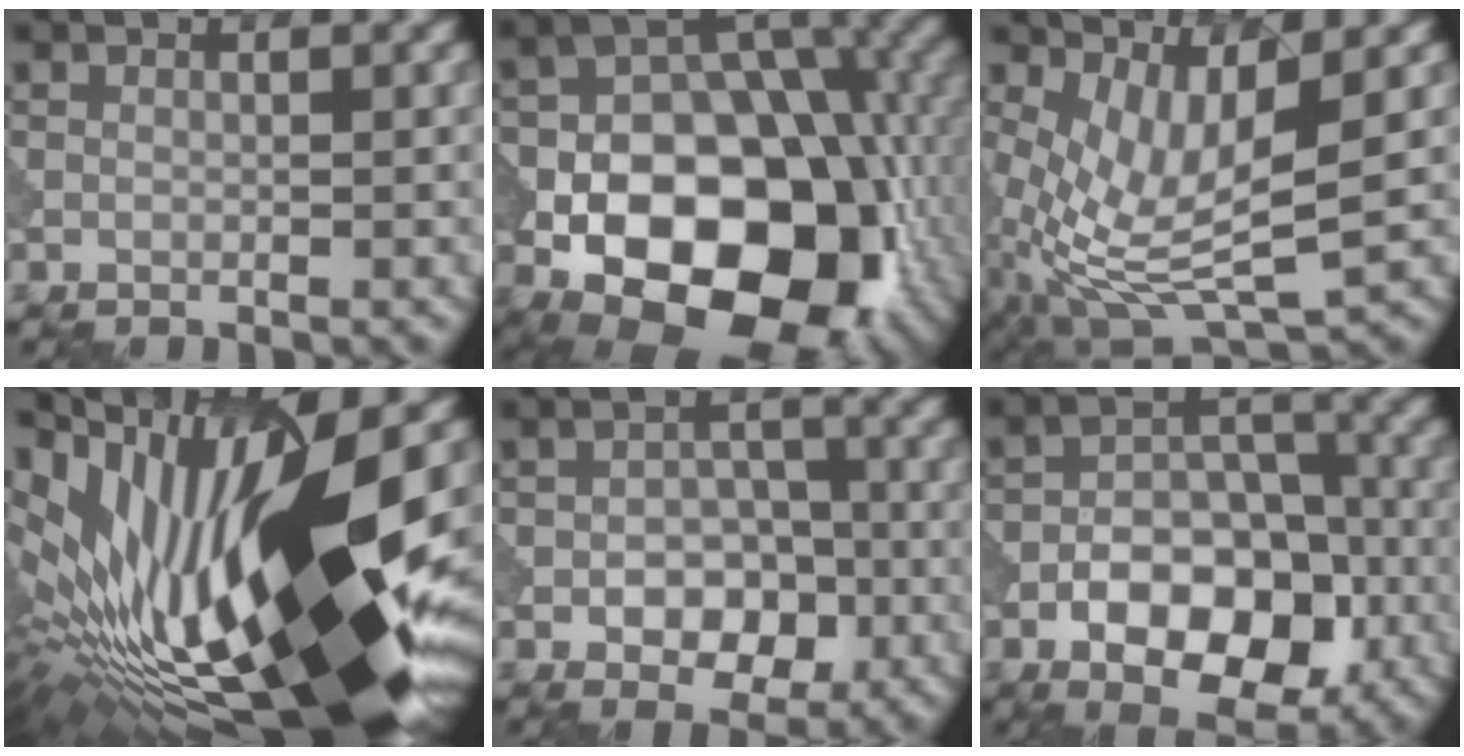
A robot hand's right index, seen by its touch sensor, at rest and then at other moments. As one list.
[{"total": 18.0, "force": [-5.3, 11.4, 12.8], "torque": [-0.166, -0.006, -0.088]}, {"total": 7.9, "force": [-0.5, 3.3, 7.2], "torque": [-0.163, -0.016, -0.003]}, {"total": 20.0, "force": [0.8, 6.7, 18.8], "torque": [-0.326, -0.010, 0.001]}, {"total": 5.4, "force": [-1.9, 3.5, 3.6], "torque": [-0.036, 0.005, -0.032]}, {"total": 9.2, "force": [-3.8, 5.5, 6.3], "torque": [-0.095, 0.000, -0.065]}]